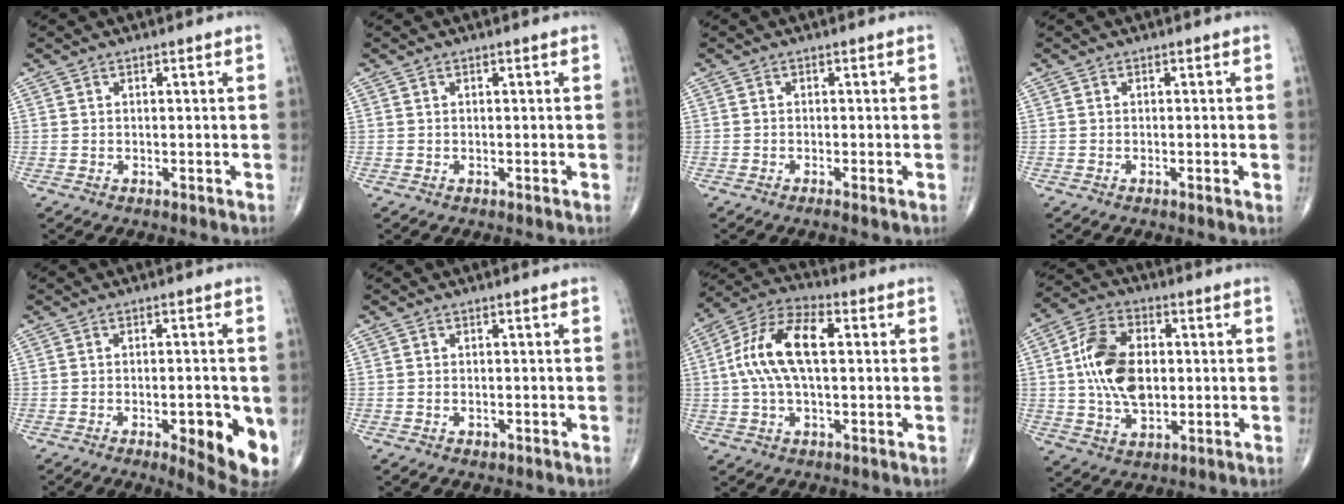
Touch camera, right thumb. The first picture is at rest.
{"total": 0.0}
{"total": 1.1, "force": [-0.6, 0.0, 0.9], "torque": [-0.025, -0.003, -0.014]}
{"total": 1.0, "force": [-0.2, 0.1, 0.9], "torque": [-0.019, -0.003, -0.004]}
{"total": 10.9, "force": [-3.1, 3.4, 9.9], "torque": [-0.117, -0.012, -0.032]}
{"total": 0.9, "force": [-0.4, 0.6, 0.5], "torque": [-0.010, 0.004, -0.004]}
{"total": 13.5, "force": [1.6, 6.5, 11.7], "torque": [-0.237, 0.032, 0.024]}
{"total": 13.6, "force": [0.8, 8.5, 10.6], "torque": [-0.184, 0.010, 0.015]}